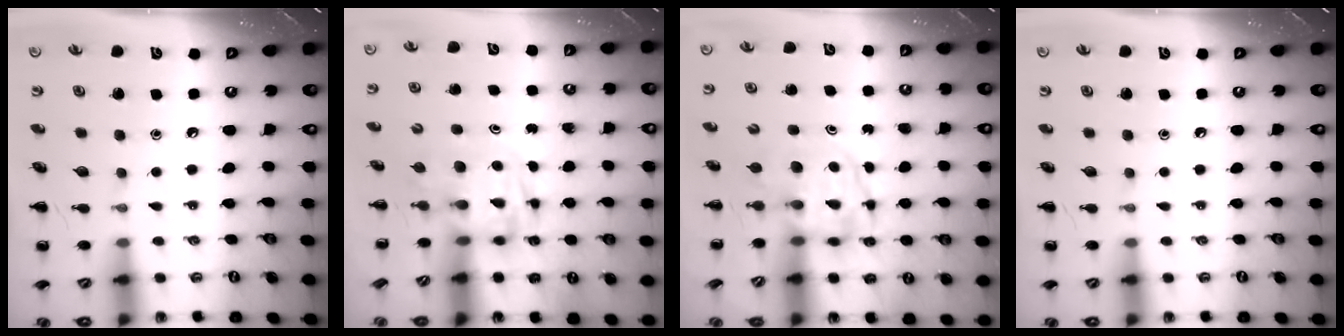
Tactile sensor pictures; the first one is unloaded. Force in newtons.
{"total": 2.9, "press": 2.8, "slide": 0.5}
{"total": 3.8, "press": 3.8, "slide": 0.3}
{"total": 0.0}